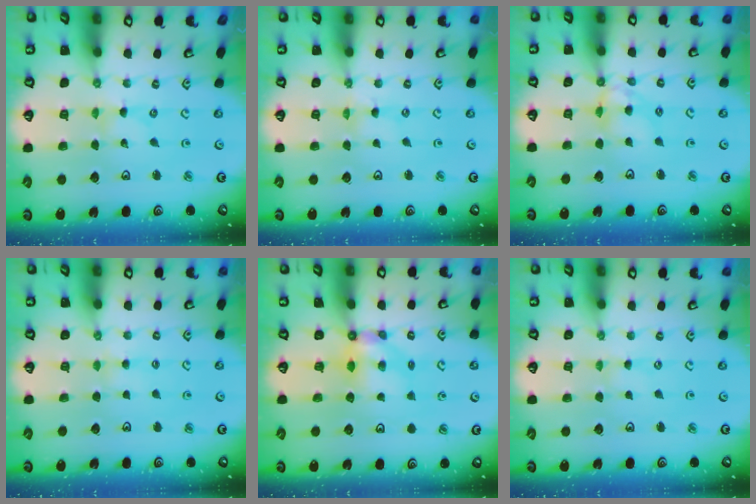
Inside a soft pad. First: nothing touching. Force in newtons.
{"total": 0.0}
{"total": 8.0, "press": 8.0, "slide": 0.6}
{"total": 2.9, "press": 2.9, "slide": 0.4}
{"total": 5.7, "press": 5.7, "slide": 0.1}
{"total": 0.0}